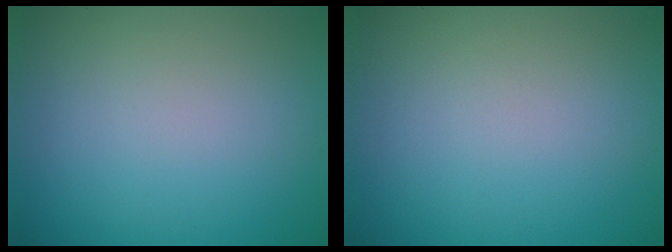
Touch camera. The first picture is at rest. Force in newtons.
{"total": 0.0}